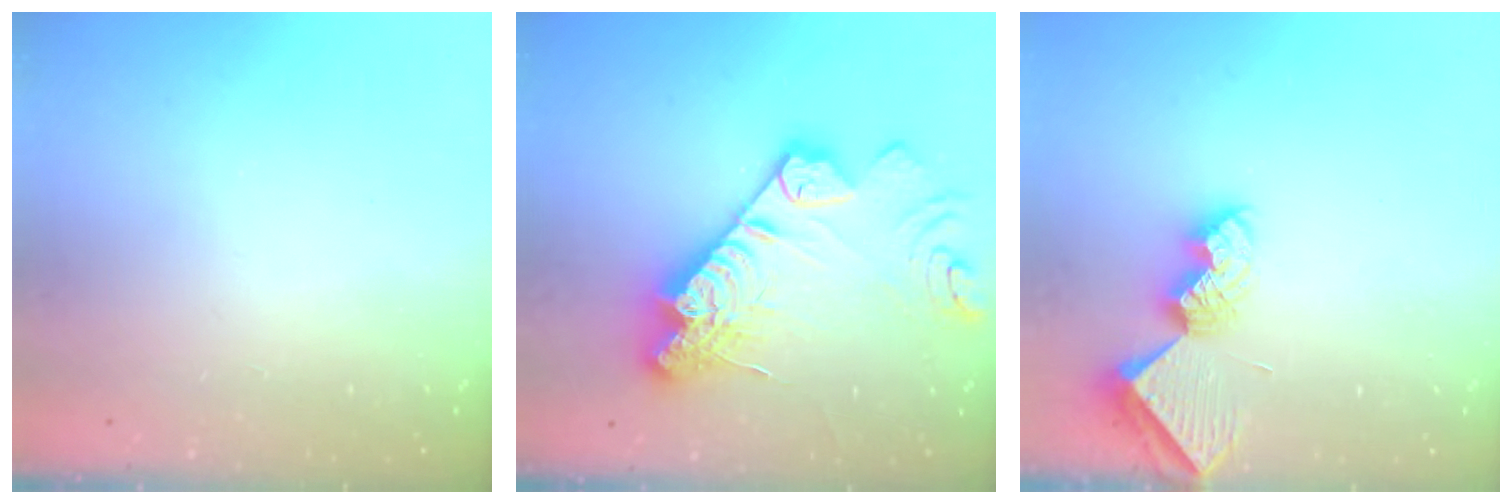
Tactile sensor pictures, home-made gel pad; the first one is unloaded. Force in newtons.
{"total": 24.2, "press": 24.1, "slide": 2.5}
{"total": 9.8, "press": 9.7, "slide": 0.8}